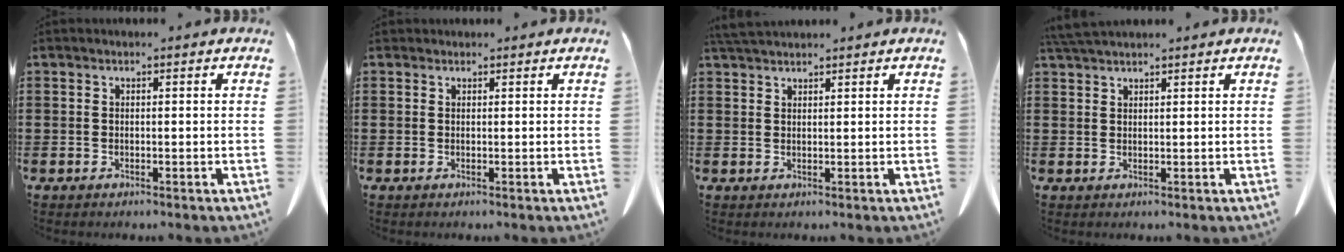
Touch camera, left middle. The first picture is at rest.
{"total": 0.6, "force": [0.5, 0.3, 0.1], "torque": [-0.002, 0.004, 0.009]}
{"total": 2.6, "force": [2.4, 0.3, 0.9], "torque": [-0.023, 0.000, 0.046]}
{"total": 2.7, "force": [2.5, 0.2, 1.1], "torque": [-0.028, 0.000, 0.048]}